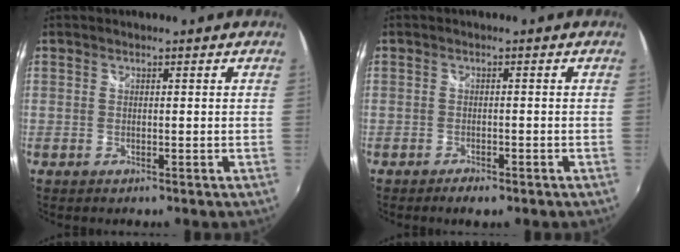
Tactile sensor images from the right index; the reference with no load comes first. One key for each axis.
{"total": 2.8, "fx": -2.1, "fy": 1.0, "fz": 1.6, "tx": -0.038, "ty": -0.008, "tz": -0.036}